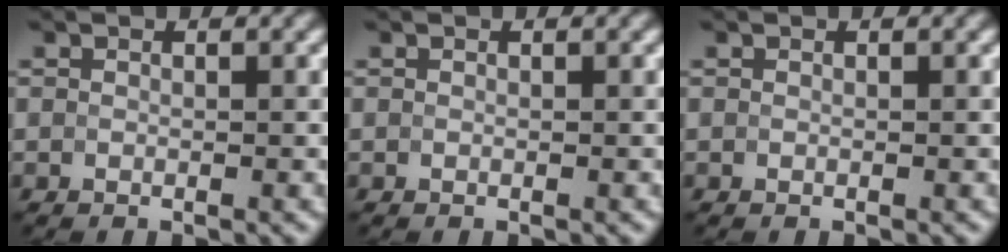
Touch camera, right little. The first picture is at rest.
{"total": 0.0}
{"total": 0.0}